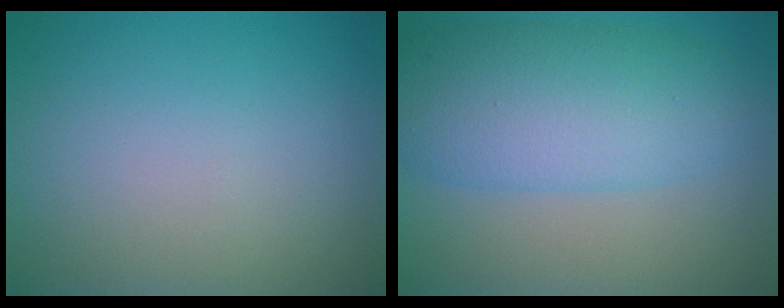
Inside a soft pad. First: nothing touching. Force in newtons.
{"total": 7.7, "press": 7.7, "slide": 0.3}